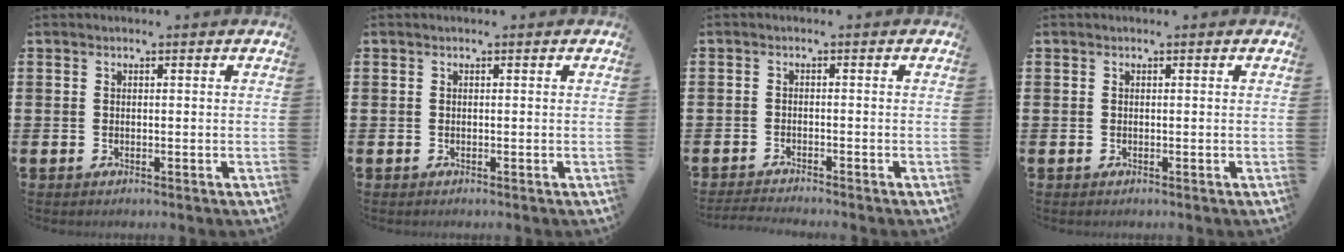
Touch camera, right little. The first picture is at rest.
{"total": 0.0}
{"total": 1.4, "force": [-1.3, -0.1, 0.3], "torque": [-0.005, 0.001, -0.027]}
{"total": 0.0}